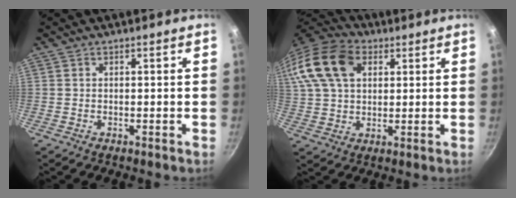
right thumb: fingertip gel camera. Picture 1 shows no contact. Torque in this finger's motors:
{"motor_torque": [0.45, 2.06, 0.61, -0.54, 0.39]}